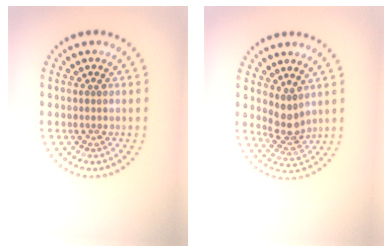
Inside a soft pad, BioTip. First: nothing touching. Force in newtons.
{"total": 2.6, "press": 2.0, "slide": 1.6}